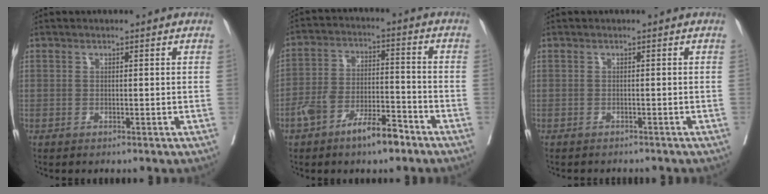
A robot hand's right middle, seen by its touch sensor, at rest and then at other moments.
{"total": 8.9, "force": [-5.9, 2.9, 6.1], "torque": [-0.118, 0.019, -0.100]}
{"total": 3.6, "force": [-3.3, 0.9, 0.9], "torque": [-0.016, -0.005, -0.041]}